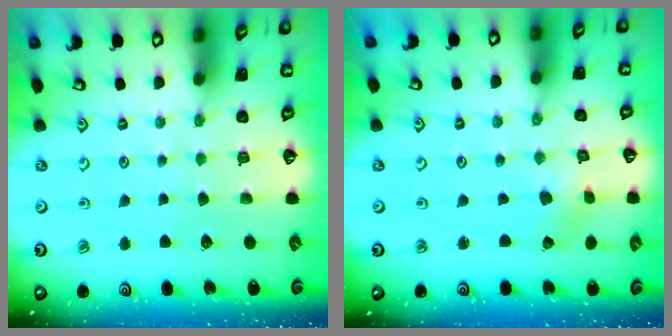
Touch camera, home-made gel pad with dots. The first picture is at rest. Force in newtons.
{"total": 1.1, "press": 1.1, "slide": 0.1}